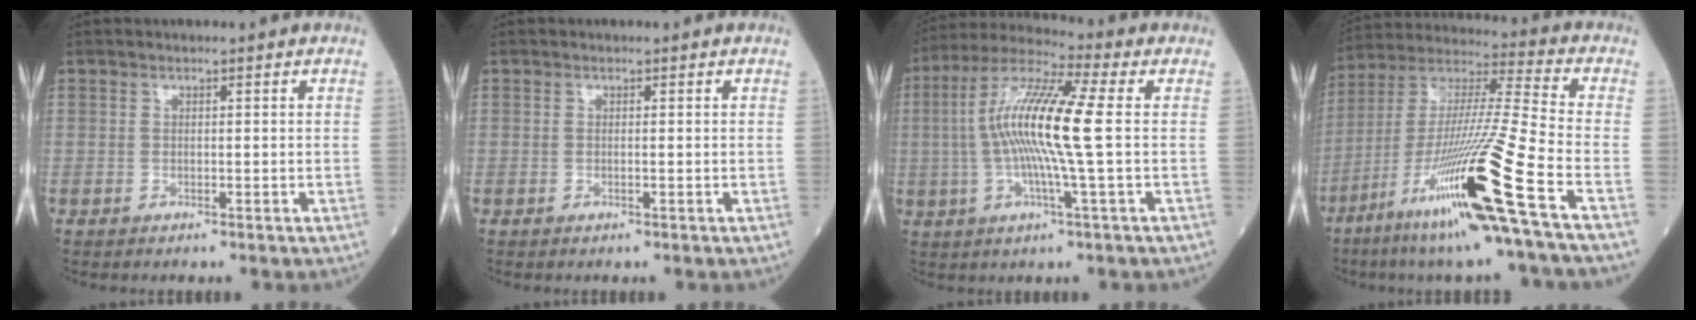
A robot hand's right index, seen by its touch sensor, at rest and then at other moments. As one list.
[{"total": 0.0}, {"total": 13.6, "force": [0.4, -0.2, 13.6], "torque": [-0.268, 0.010, -0.005]}, {"total": 22.3, "force": [-10.7, -1.7, 19.5], "torque": [-0.385, -0.045, -0.200]}]